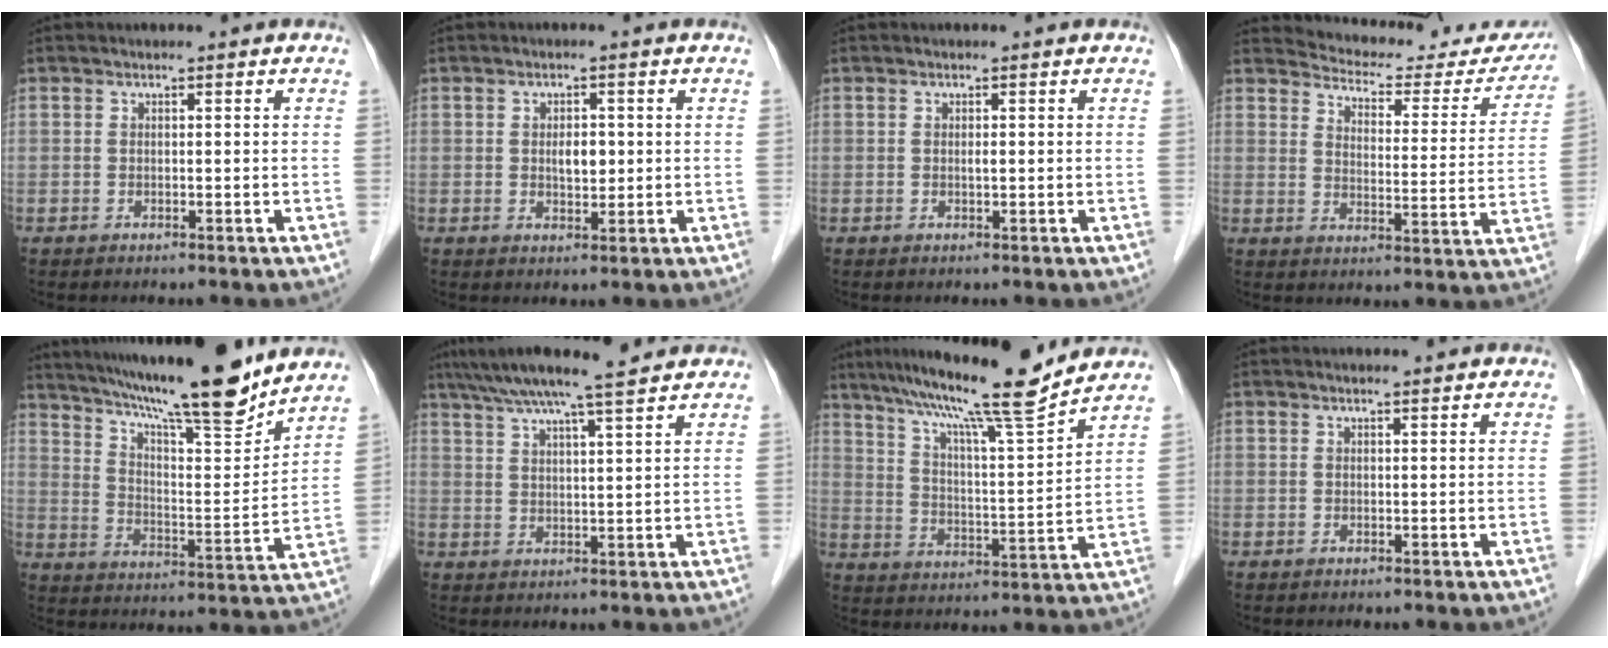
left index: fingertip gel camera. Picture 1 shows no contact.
{"total": 2.9, "force": [0.3, 1.5, 2.5], "torque": [-0.041, 0.000, 0.006]}
{"total": 0.6, "force": [0.1, 0.1, 0.5], "torque": [-0.014, -0.001, 0.001]}
{"total": 17.9, "force": [17.1, 4.3, 3.1], "torque": [-0.023, -0.041, 0.198]}
{"total": 20.1, "force": [17.0, 1.1, 10.6], "torque": [-0.174, 0.000, 0.264]}
{"total": 11.6, "force": [9.8, -0.1, 6.3], "torque": [-0.108, 0.026, 0.146]}
{"total": 15.1, "force": [12.7, -1.3, 7.9], "torque": [-0.136, 0.001, 0.203]}
{"total": 1.2, "force": [1.1, 0.0, 0.5], "torque": [-0.010, 0.009, 0.019]}